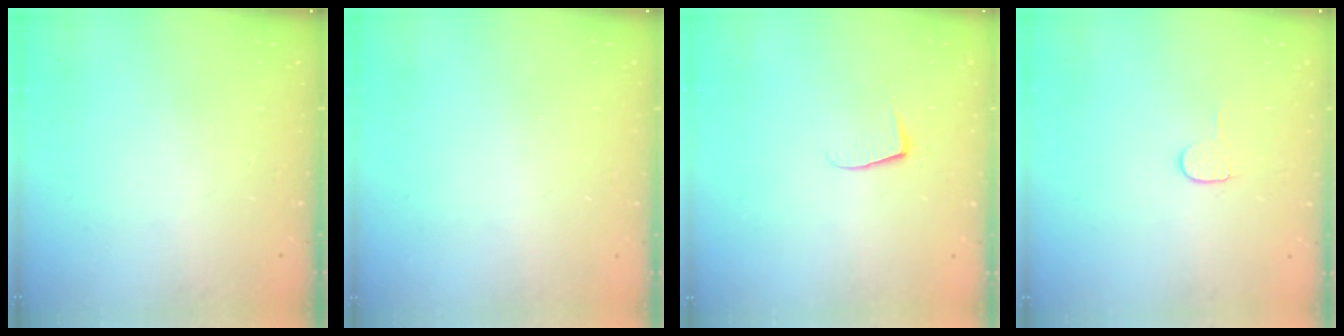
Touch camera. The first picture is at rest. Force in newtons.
{"total": 0.6, "press": 0.6, "slide": 0.2}
{"total": 5.2, "press": 5.2, "slide": 0.5}
{"total": 4.1, "press": 4.1, "slide": 0.4}